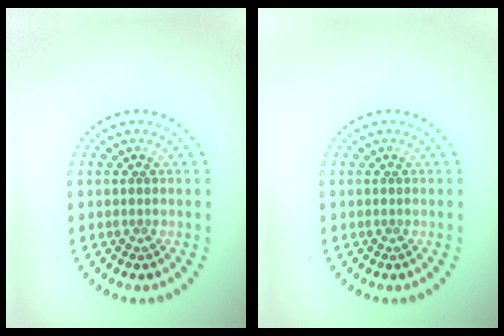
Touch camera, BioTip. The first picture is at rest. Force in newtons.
{"total": 0.0}